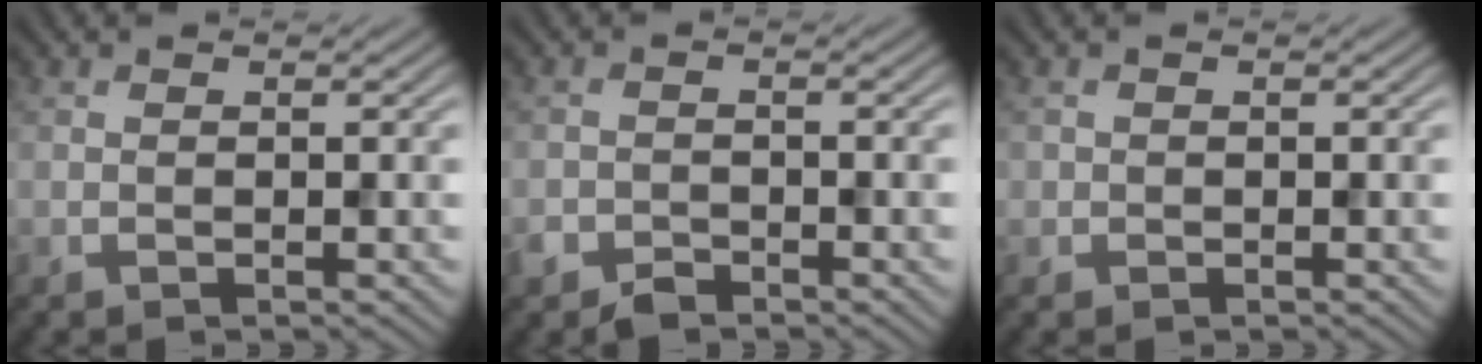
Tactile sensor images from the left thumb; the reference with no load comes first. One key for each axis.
{"total": 2.5, "fx": -2.0, "fy": 1.4, "fz": 0.8, "tx": -0.016, "ty": -0.005, "tz": -0.045}
{"total": 1.0, "fx": 0.0, "fy": 1.0, "fz": 0.0, "tx": 0.003, "ty": -0.004, "tz": -0.004}